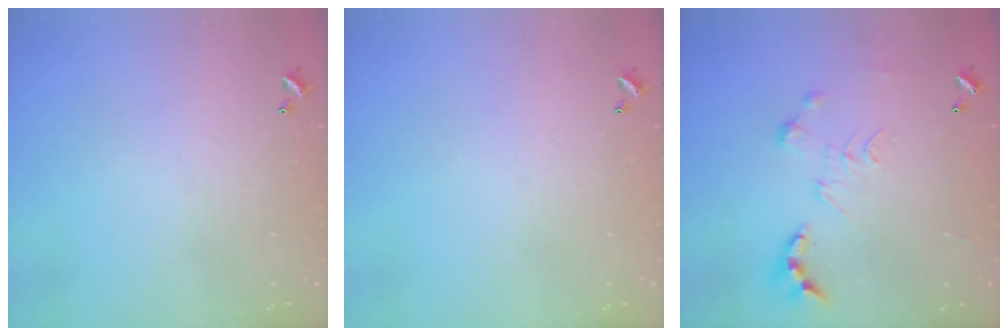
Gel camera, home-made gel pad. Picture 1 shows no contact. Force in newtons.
{"total": 0.0}
{"total": 0.0}